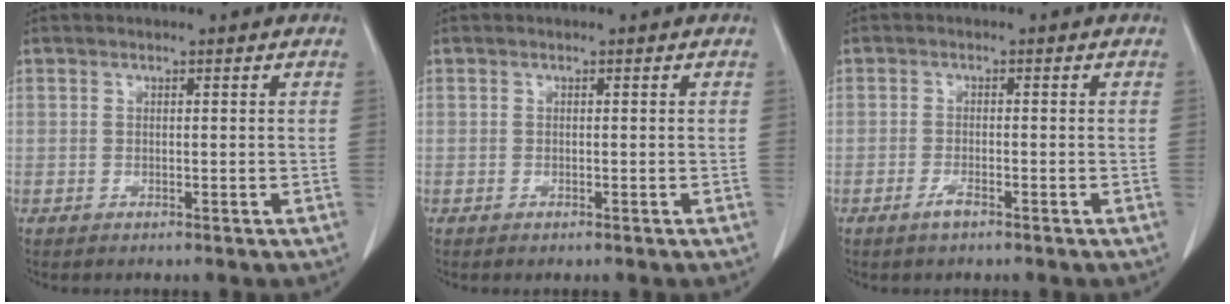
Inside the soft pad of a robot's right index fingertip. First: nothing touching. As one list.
[{"total": 0.0}, {"total": 1.8, "force": [-1.3, 0.3, 1.3], "torque": [-0.027, -0.001, -0.024]}]